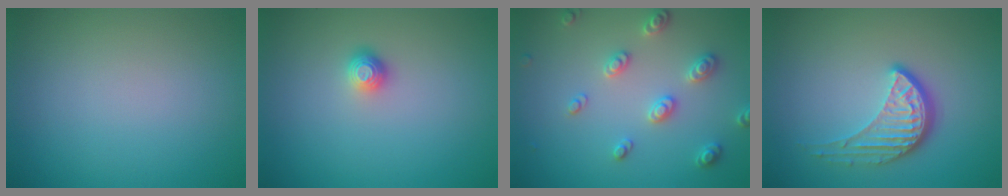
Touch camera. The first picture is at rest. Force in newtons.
{"total": 1.1, "press": 1.0, "slide": 0.5}
{"total": 2.7, "press": 2.7, "slide": 0.4}
{"total": 4.0, "press": 3.0, "slide": 2.7}